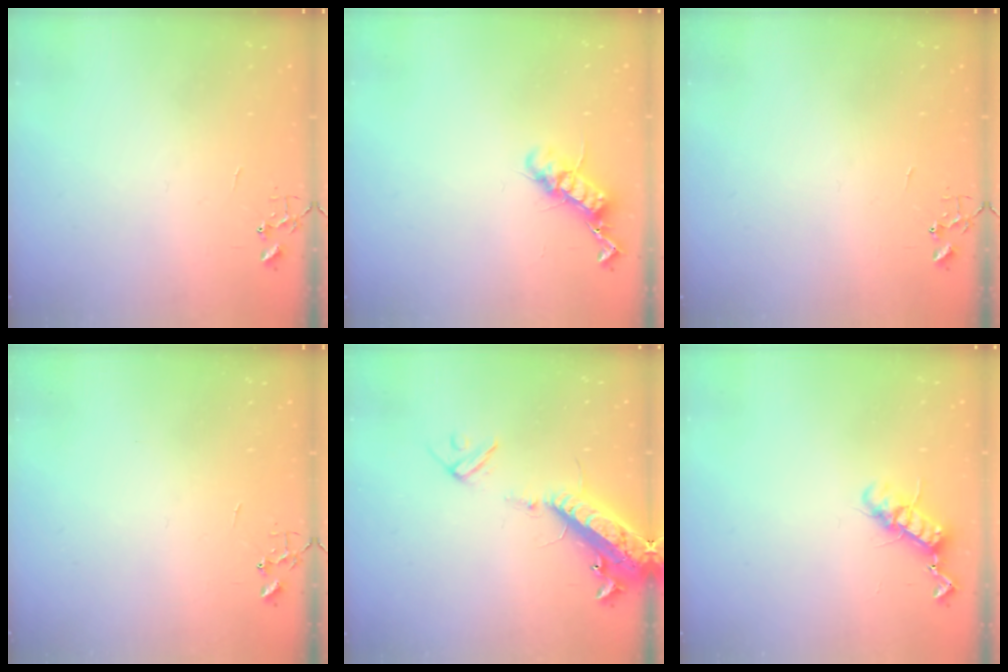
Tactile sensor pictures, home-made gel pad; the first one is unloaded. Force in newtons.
{"total": 12.3, "press": 12.3, "slide": 0.6}
{"total": 0.0}
{"total": 0.0}
{"total": 16.4, "press": 16.1, "slide": 3.1}
{"total": 11.1, "press": 11.1, "slide": 0.3}